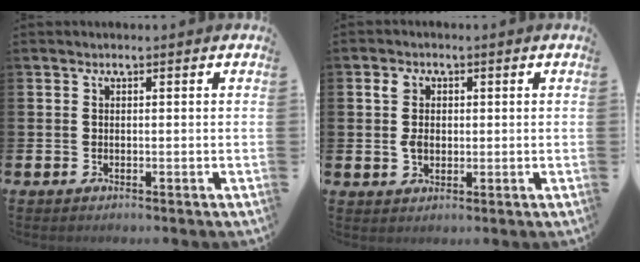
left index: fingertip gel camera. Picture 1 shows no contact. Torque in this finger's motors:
{"motor_torque": [0.77, 0.45, 0.28, 0.11]}